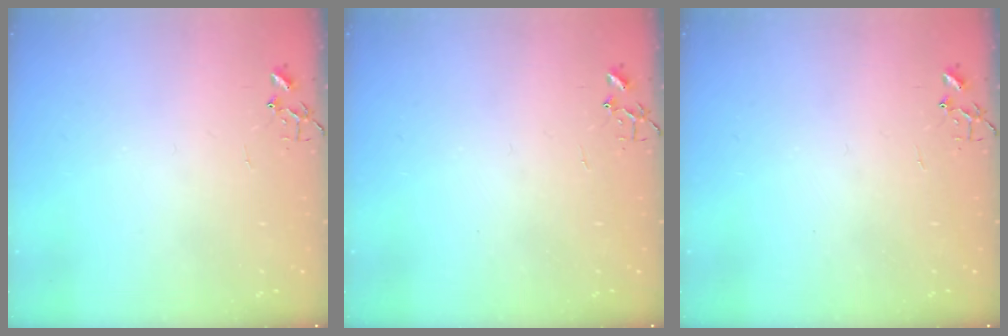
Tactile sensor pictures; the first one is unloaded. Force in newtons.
{"total": 0.0}
{"total": 0.0}